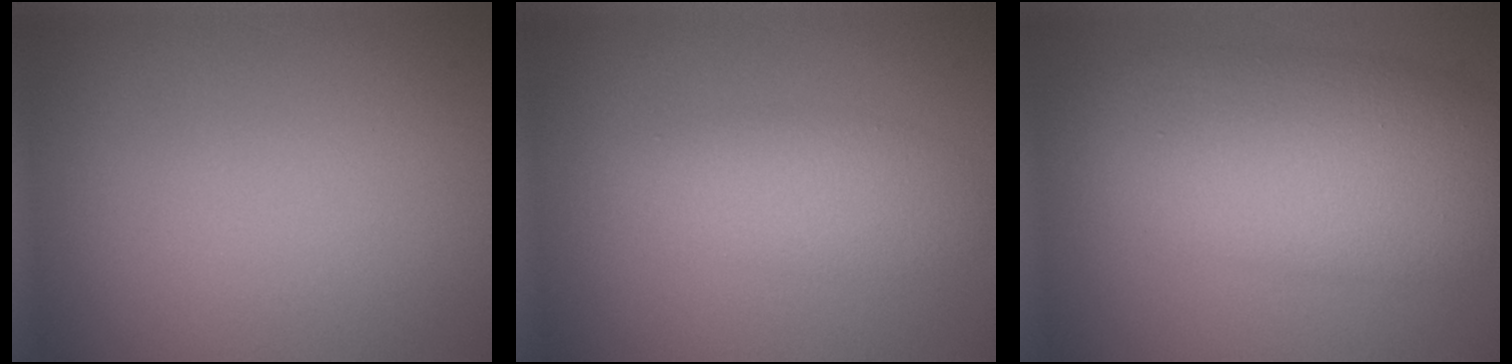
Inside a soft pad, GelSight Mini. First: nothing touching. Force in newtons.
{"total": 2.9, "press": 2.9, "slide": 0.1}
{"total": 8.7, "press": 8.7, "slide": 0.5}